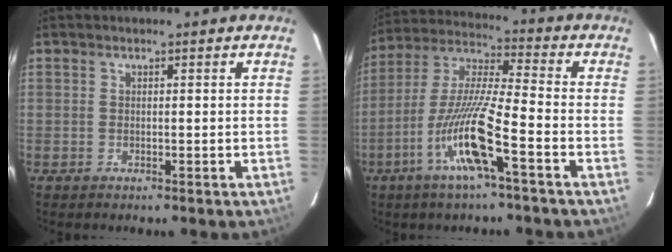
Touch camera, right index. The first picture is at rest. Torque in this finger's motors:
{"motor_torque": [1.67, -0.47, 1.05, 0.21]}